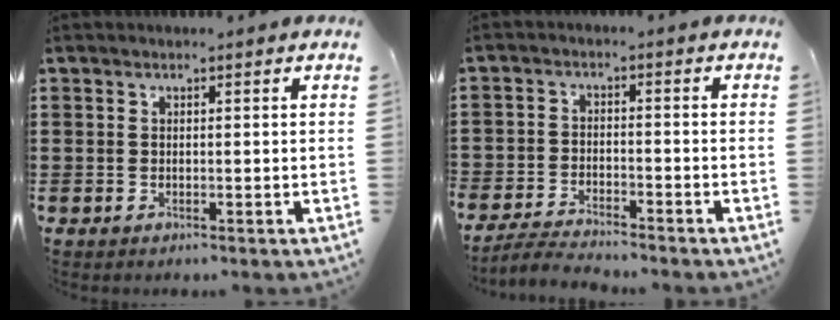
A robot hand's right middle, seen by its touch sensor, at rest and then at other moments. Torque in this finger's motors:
{"motor_torque": [1.52, -0.61, 0.24, 0.12]}